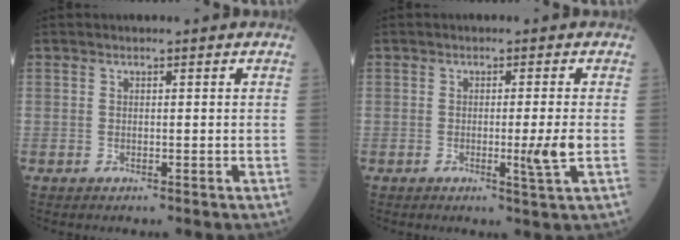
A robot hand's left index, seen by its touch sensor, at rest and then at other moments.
{"total": 3.6, "force": [-0.6, -0.8, 3.5], "torque": [-0.059, -0.011, -0.008]}